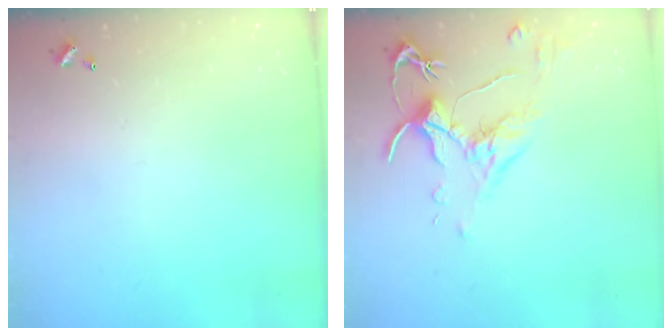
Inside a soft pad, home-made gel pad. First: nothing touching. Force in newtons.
{"total": 1.5, "press": 1.4, "slide": 0.6}